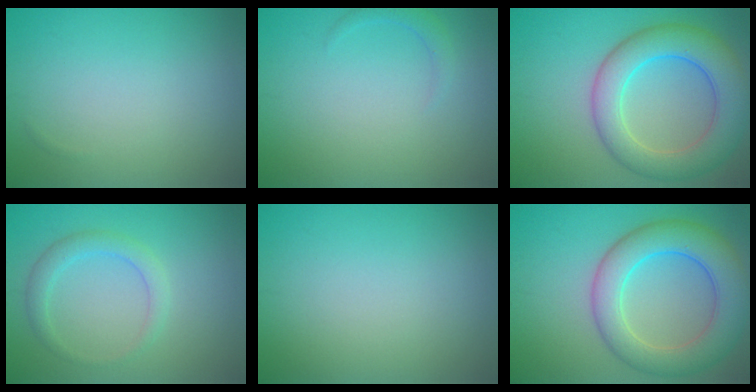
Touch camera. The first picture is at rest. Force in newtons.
{"total": 1.1, "press": 1.1, "slide": 0.1}
{"total": 7.6, "press": 7.6, "slide": 0.3}
{"total": 2.2, "press": 2.2, "slide": 0.1}
{"total": 0.0}
{"total": 7.6, "press": 7.6, "slide": 0.3}